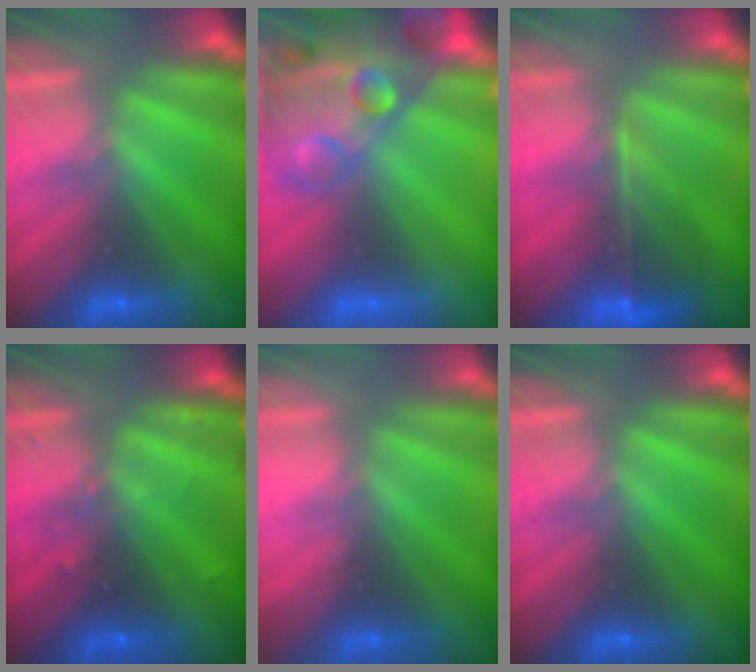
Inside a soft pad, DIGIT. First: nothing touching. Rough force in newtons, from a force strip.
{"total": 10.6}
{"total": 7.4}
{"total": 2.4}
{"total": 2.3}
{"total": 0.0}